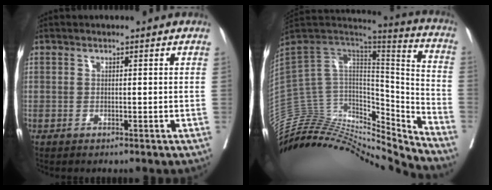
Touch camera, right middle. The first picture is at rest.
{"total": 32.5, "force": [-30.7, 5.7, 8.8], "torque": [-0.166, 0.008, -0.473]}